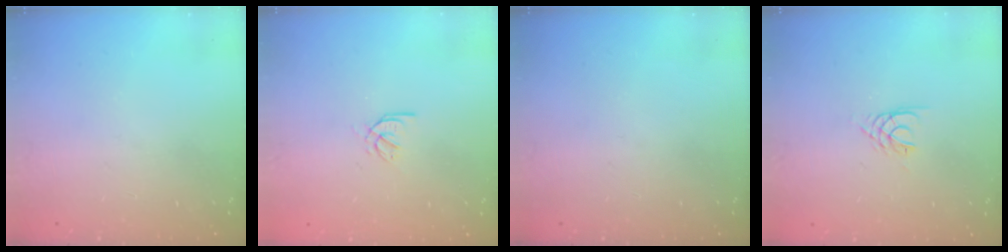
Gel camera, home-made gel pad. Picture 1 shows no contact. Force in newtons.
{"total": 2.6, "press": 2.5, "slide": 0.6}
{"total": 0.0}
{"total": 3.5, "press": 3.5, "slide": 0.5}